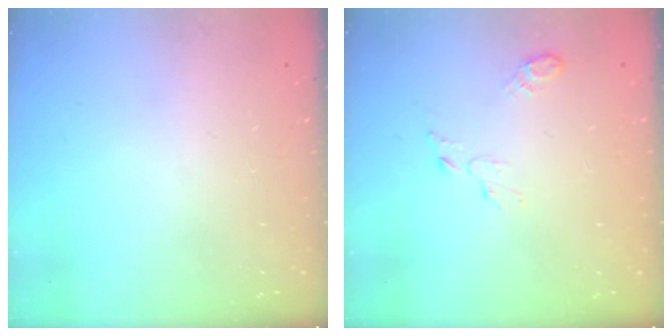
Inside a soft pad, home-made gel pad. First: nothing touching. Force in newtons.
{"total": 4.3, "press": 4.3, "slide": 0.5}